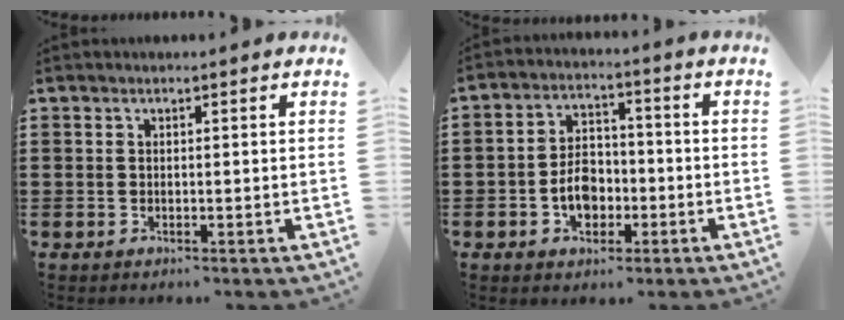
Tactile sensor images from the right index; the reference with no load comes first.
{"total": 5.5, "force": [-1.7, 3.9, 3.5], "torque": [-0.049, 0.003, -0.032]}